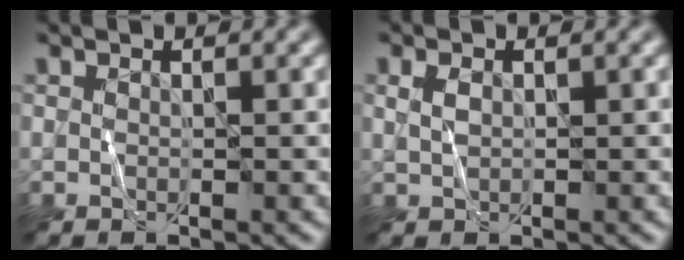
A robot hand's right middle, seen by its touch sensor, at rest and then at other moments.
{"total": 1.5, "force": [0.5, 1.0, 1.0], "torque": [-0.025, 0.003, 0.009]}